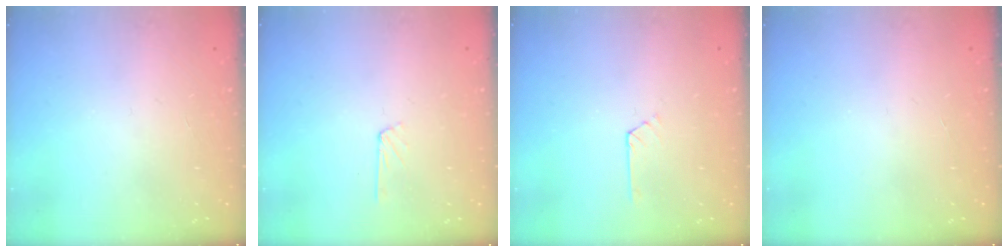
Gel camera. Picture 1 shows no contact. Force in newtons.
{"total": 2.9, "press": 2.9, "slide": 0.3}
{"total": 2.7, "press": 2.7, "slide": 0.4}
{"total": 0.0}